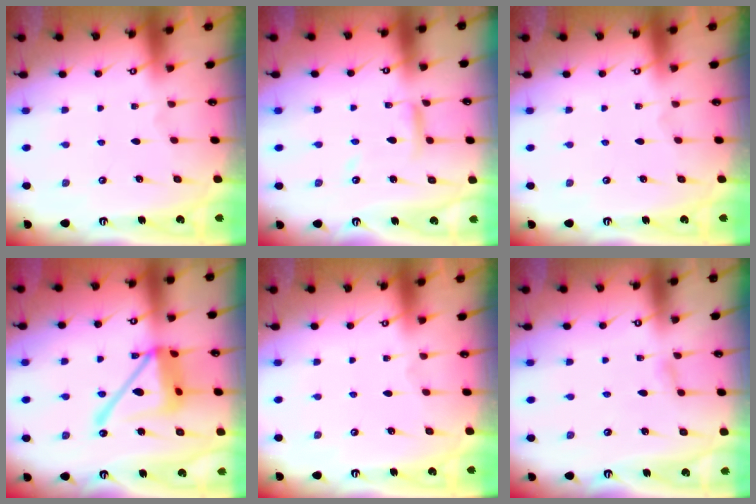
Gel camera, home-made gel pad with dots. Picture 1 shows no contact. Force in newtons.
{"total": 8.3, "press": 8.3, "slide": 0.6}
{"total": 0.0}
{"total": 18.7, "press": 18.6, "slide": 1.7}
{"total": 0.0}
{"total": 2.6, "press": 2.6, "slide": 0.3}